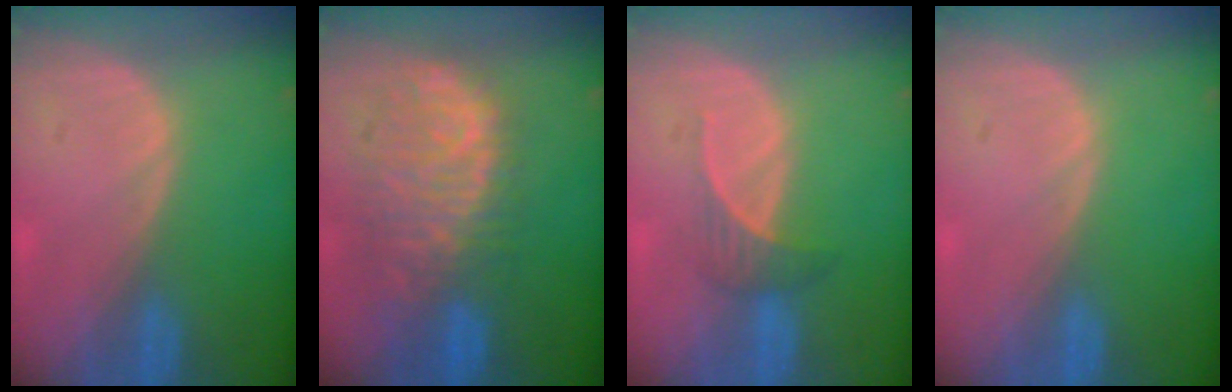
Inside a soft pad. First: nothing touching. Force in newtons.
{"total": 10.9, "press": 9.4, "slide": 5.5}
{"total": 2.8, "press": 2.7, "slide": 0.9}
{"total": 0.0}